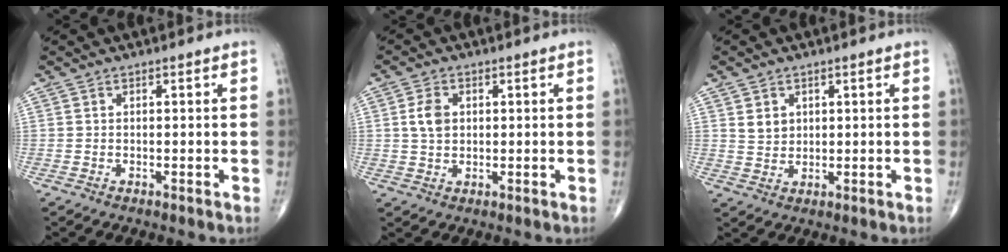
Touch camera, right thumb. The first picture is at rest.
{"total": 4.4, "force": [0.8, 3.1, 3.0], "torque": [-0.052, -0.001, 0.014]}
{"total": 3.3, "force": [1.3, 2.6, 1.5], "torque": [-0.014, -0.011, 0.029]}